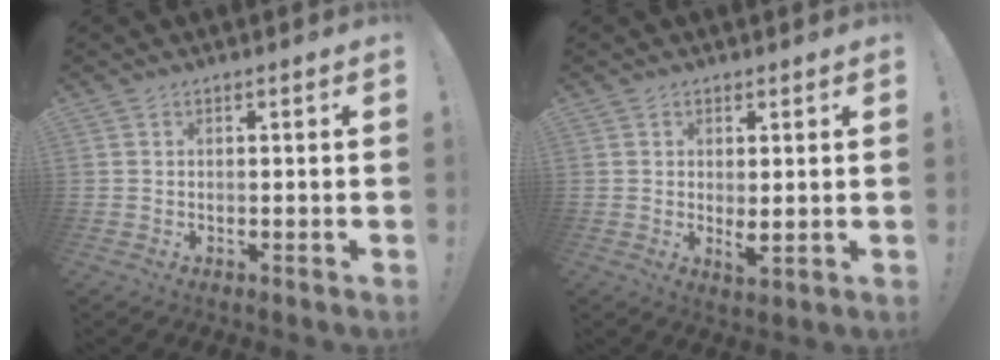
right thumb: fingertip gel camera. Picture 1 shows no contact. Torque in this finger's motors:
{"motor_torque": [0.11, -0.05, -0.08, 0.44, -0.01]}